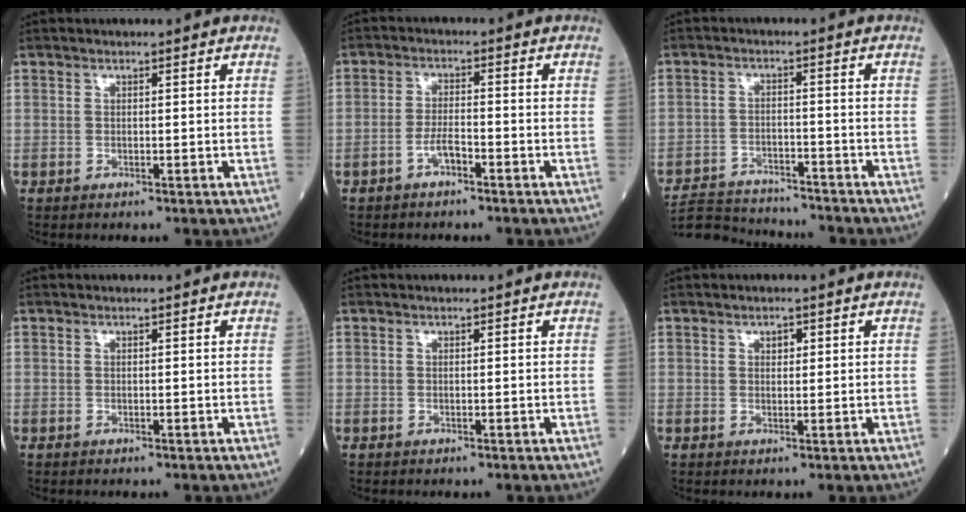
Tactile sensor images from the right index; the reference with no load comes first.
{"total": 2.8, "force": [-1.8, 0.8, 2.0], "torque": [-0.037, 0.005, -0.035]}
{"total": 10.3, "force": [-10.0, 1.7, 1.8], "torque": [-0.037, 0.006, -0.157]}
{"total": 0.0}
{"total": 0.0}
{"total": 1.3, "force": [0.6, 0.8, 0.9], "torque": [-0.010, -0.001, 0.008]}